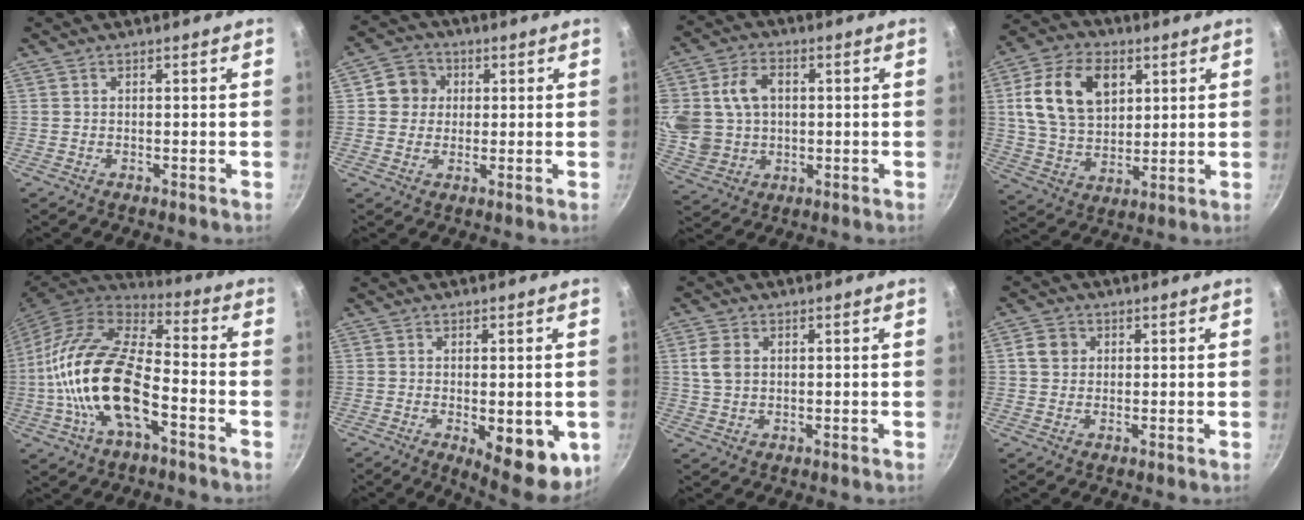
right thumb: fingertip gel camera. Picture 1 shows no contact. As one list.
[{"total": 6.2, "force": [1.2, 5.8, 1.9], "torque": [0.006, 0.008, 0.007]}, {"total": 16.1, "force": [2.5, 12.7, 9.5], "torque": [-0.196, 0.011, 0.059]}, {"total": 16.5, "force": [4.8, 11.3, 11.0], "torque": [-0.181, -0.003, 0.086]}, {"total": 21.1, "force": [-5.4, 10.1, 17.7], "torque": [-0.332, 0.035, -0.115]}, {"total": 12.2, "force": [-2.9, 4.8, 10.8], "torque": [-0.115, -0.008, -0.027]}, {"total": 4.8, "force": [0.9, 3.6, 3.0], "torque": [-0.051, 0.002, 0.017]}, {"total": 3.9, "force": [0.8, 3.4, 1.6], "torque": [-0.010, 0.006, 0.009]}]